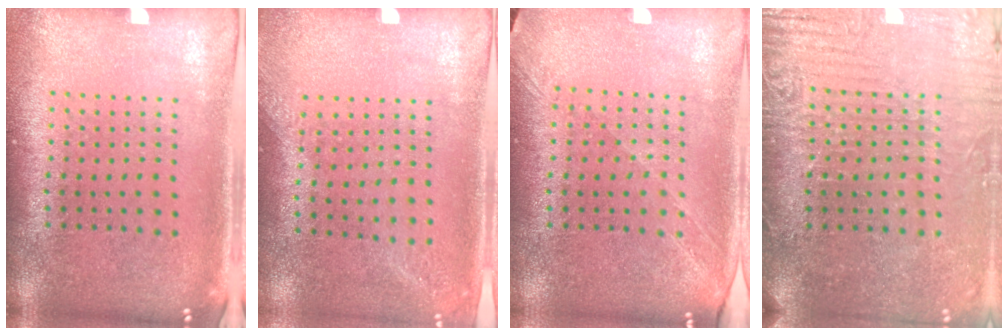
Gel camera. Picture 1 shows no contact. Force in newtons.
{"total": 1.3, "press": 1.1, "slide": 0.8}
{"total": 1.4, "press": 1.2, "slide": 0.8}
{"total": 4.0, "press": 3.7, "slide": 1.5}